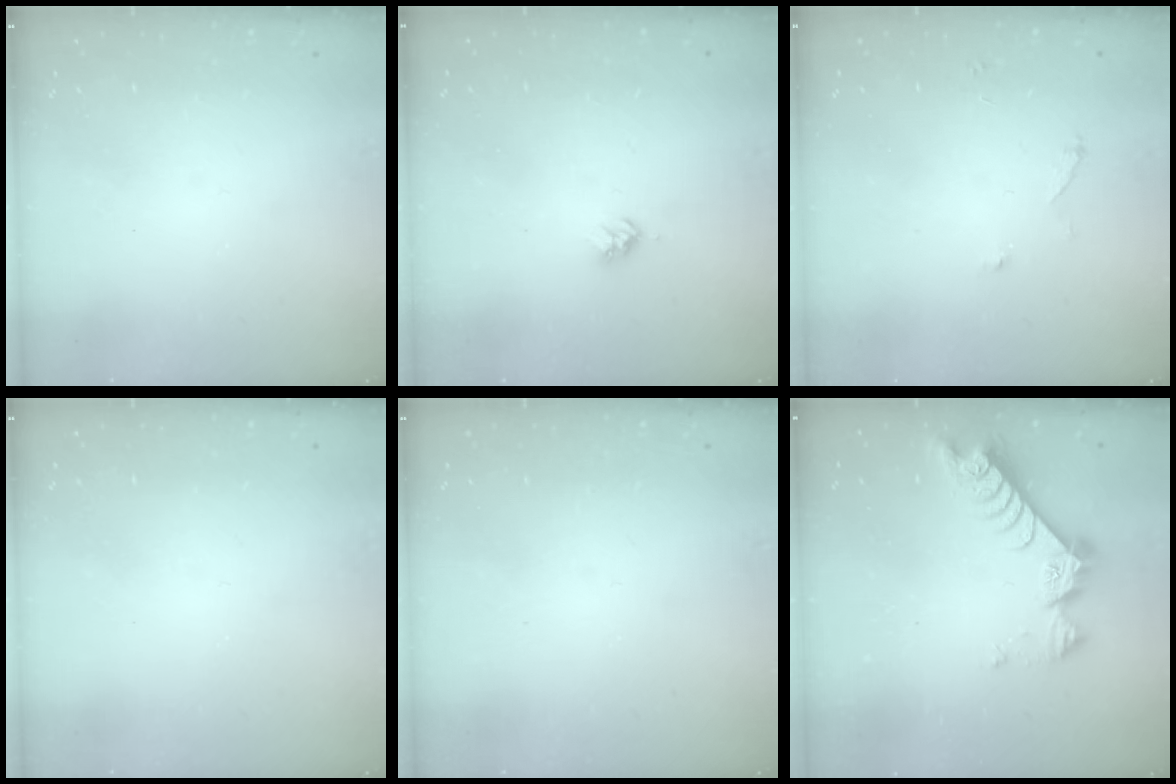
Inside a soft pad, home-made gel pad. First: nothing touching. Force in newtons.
{"total": 2.9, "press": 2.9, "slide": 0.4}
{"total": 4.4, "press": 4.3, "slide": 0.4}
{"total": 0.0}
{"total": 0.0}
{"total": 8.5, "press": 8.5, "slide": 0.9}